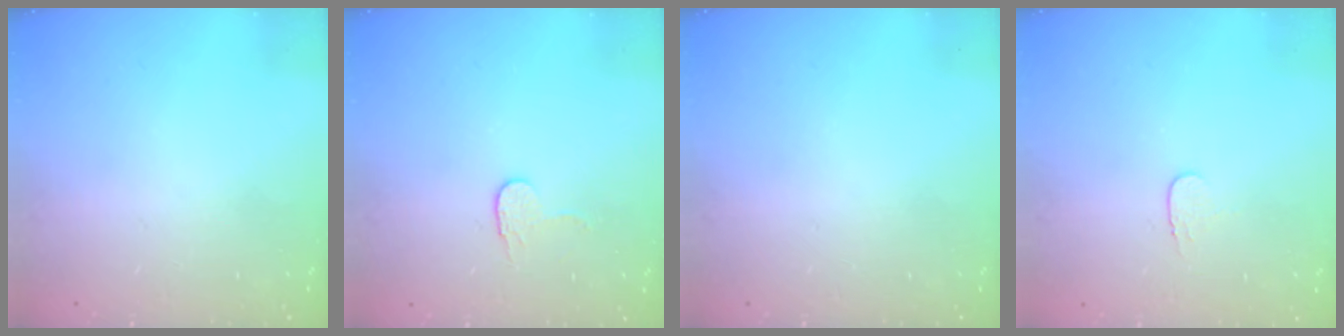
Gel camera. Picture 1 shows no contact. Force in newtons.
{"total": 3.8, "press": 3.8, "slide": 0.3}
{"total": 0.0}
{"total": 3.4, "press": 3.4, "slide": 0.4}